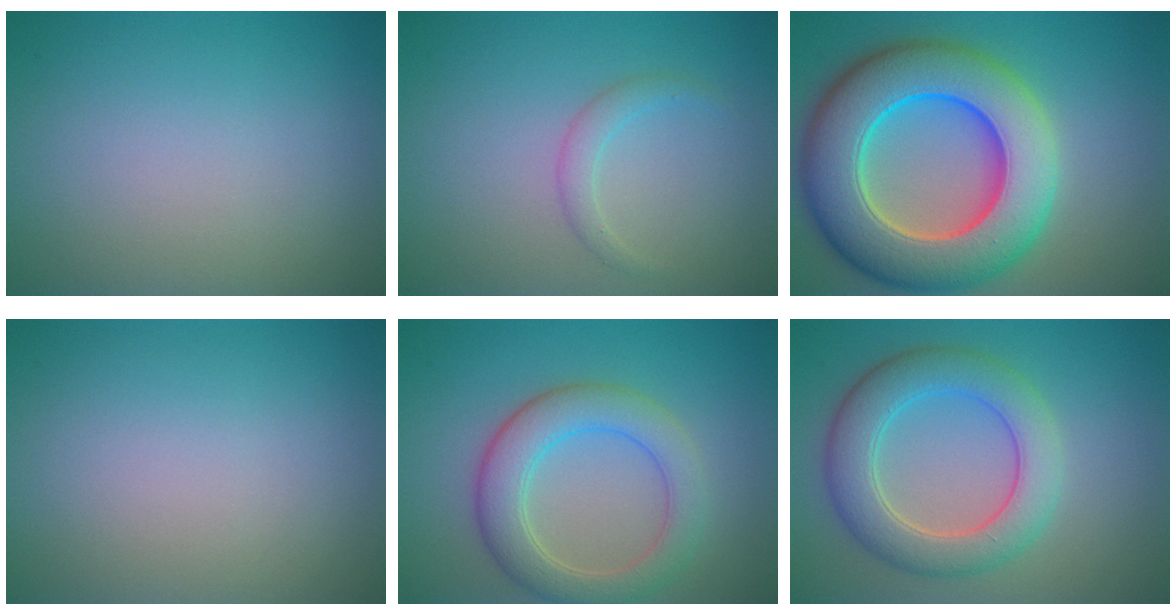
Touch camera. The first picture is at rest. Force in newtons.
{"total": 1.5, "press": 1.5, "slide": 0.1}
{"total": 13.3, "press": 13.1, "slide": 2.1}
{"total": 0.0}
{"total": 5.3, "press": 5.3, "slide": 0.3}
{"total": 6.1, "press": 6.1, "slide": 0.4}